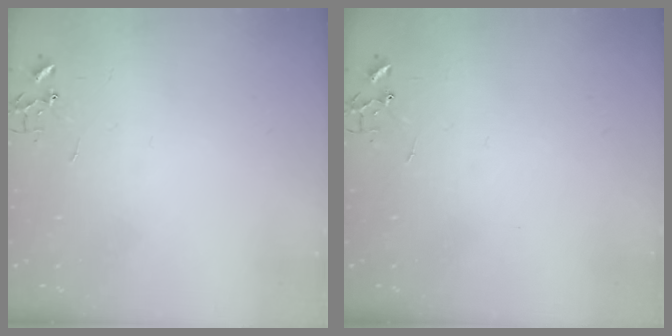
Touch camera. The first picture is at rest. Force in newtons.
{"total": 0.0}